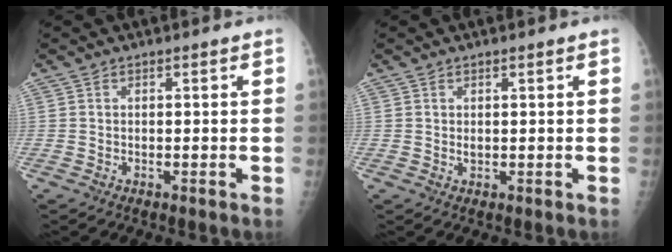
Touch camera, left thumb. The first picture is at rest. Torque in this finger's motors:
{"motor_torque": [0.13, 0.24, 0.20, -0.07, 0.00]}